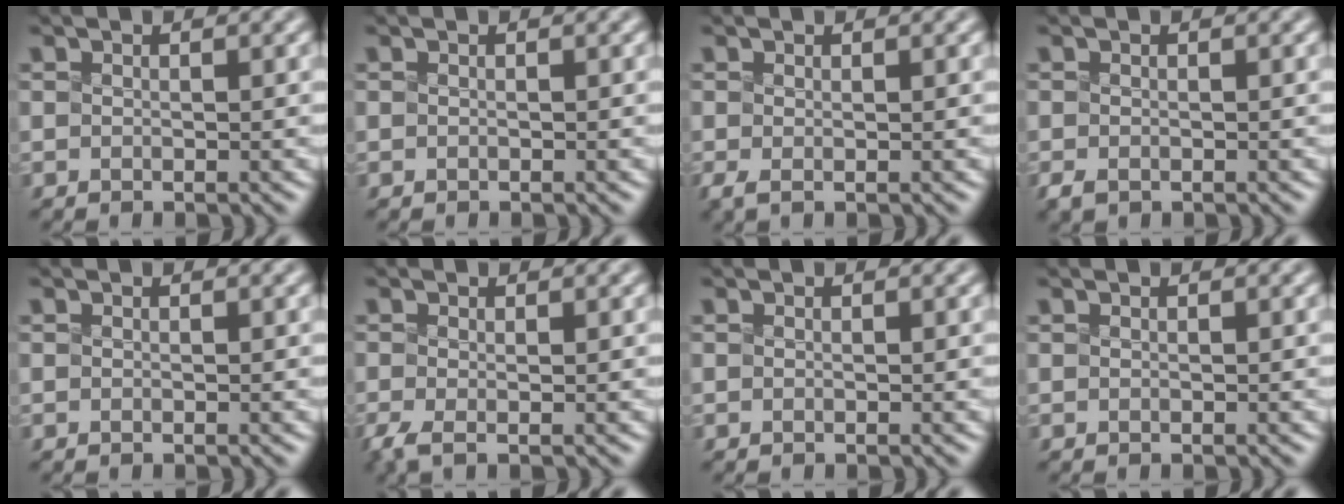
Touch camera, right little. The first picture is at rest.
{"total": 0.0}
{"total": 1.0, "force": [-0.3, 0.3, 0.9], "torque": [-0.021, -0.006, -0.006]}
{"total": 1.3, "force": [-0.8, 0.7, 0.7], "torque": [-0.017, -0.005, -0.015]}
{"total": 0.0}
{"total": 1.9, "force": [-0.8, 0.5, 1.6], "torque": [-0.043, -0.009, -0.020]}
{"total": 0.0}
{"total": 0.0}